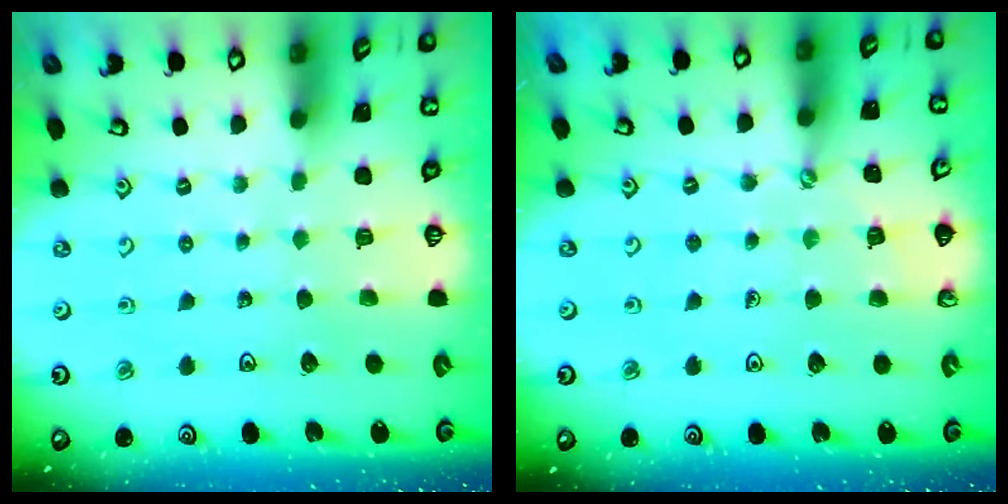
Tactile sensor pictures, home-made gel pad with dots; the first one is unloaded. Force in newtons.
{"total": 3.1, "press": 3.1, "slide": 0.5}